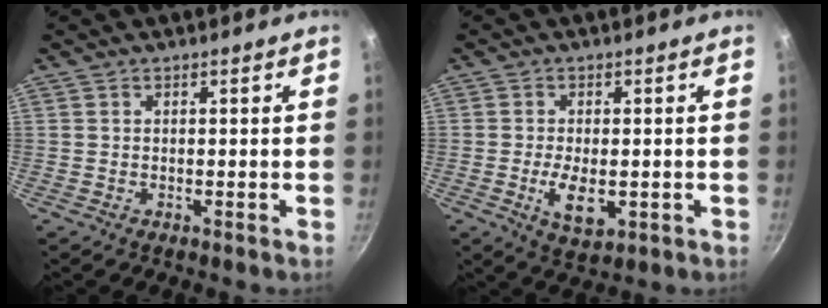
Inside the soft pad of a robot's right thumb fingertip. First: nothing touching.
{"total": 6.0, "force": [-1.3, 3.0, 5.1], "torque": [-0.086, -0.008, -0.016]}